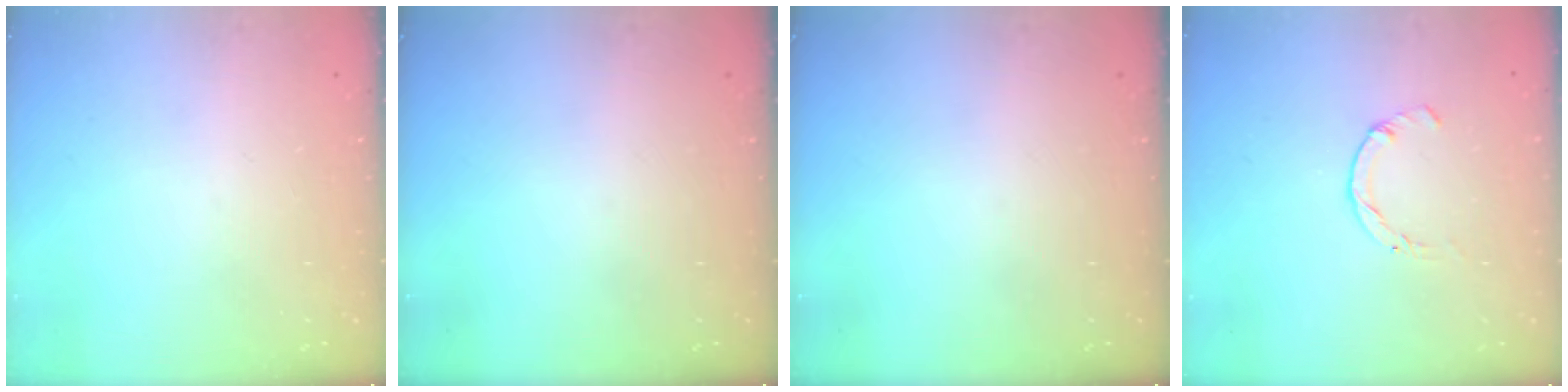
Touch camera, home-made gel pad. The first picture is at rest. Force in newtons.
{"total": 0.0}
{"total": 0.0}
{"total": 0.0}